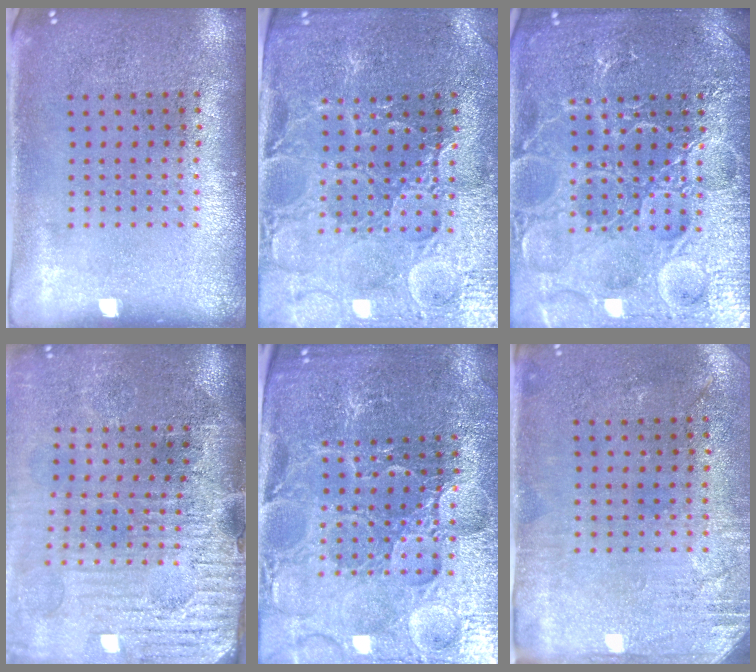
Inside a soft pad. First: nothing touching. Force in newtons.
{"total": 3.4, "press": 3.4, "slide": 0.5}
{"total": 7.4, "press": 7.4, "slide": 0.9}
{"total": 4.2, "press": 3.7, "slide": 1.8}
{"total": 4.3, "press": 4.2, "slide": 0.9}
{"total": 2.8, "press": 2.3, "slide": 1.6}